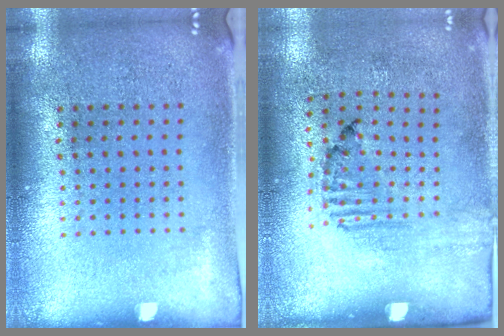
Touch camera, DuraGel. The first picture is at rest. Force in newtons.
{"total": 1.7, "press": 1.0, "slide": 1.3}